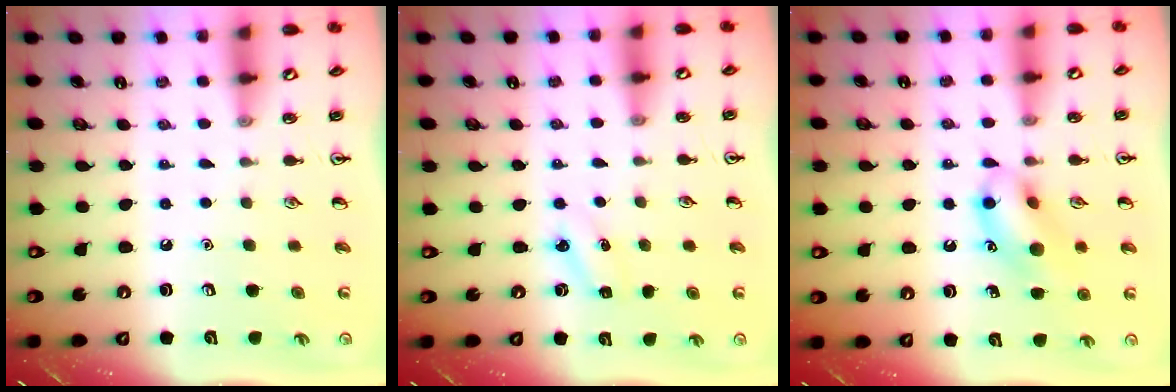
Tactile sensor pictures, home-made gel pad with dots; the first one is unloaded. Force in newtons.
{"total": 2.8, "press": 2.6, "slide": 1.0}
{"total": 12.7, "press": 12.6, "slide": 1.7}